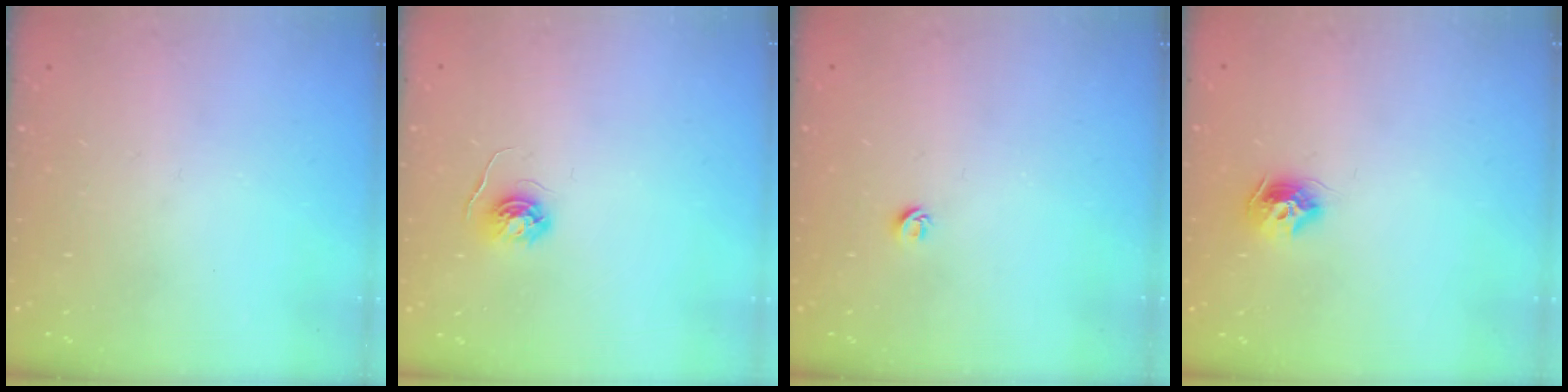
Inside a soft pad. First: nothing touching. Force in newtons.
{"total": 4.0, "press": 4.0, "slide": 0.4}
{"total": 3.9, "press": 3.8, "slide": 0.3}
{"total": 8.7, "press": 8.7, "slide": 0.4}